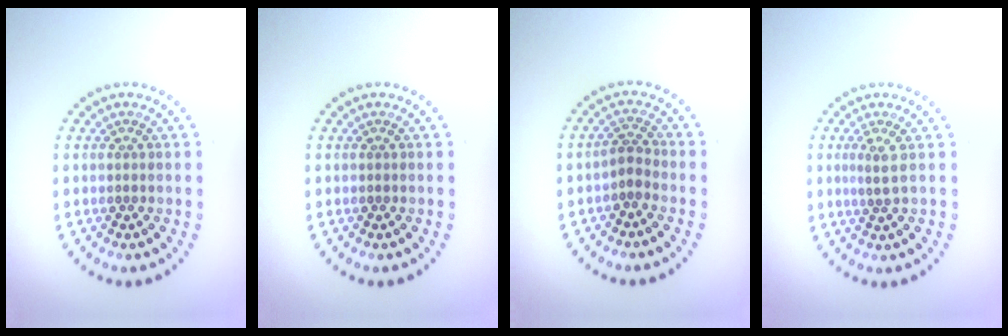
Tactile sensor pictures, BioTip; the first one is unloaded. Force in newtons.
{"total": 0.0}
{"total": 1.6, "press": 1.3, "slide": 1.0}
{"total": 1.6, "press": 1.0, "slide": 1.2}